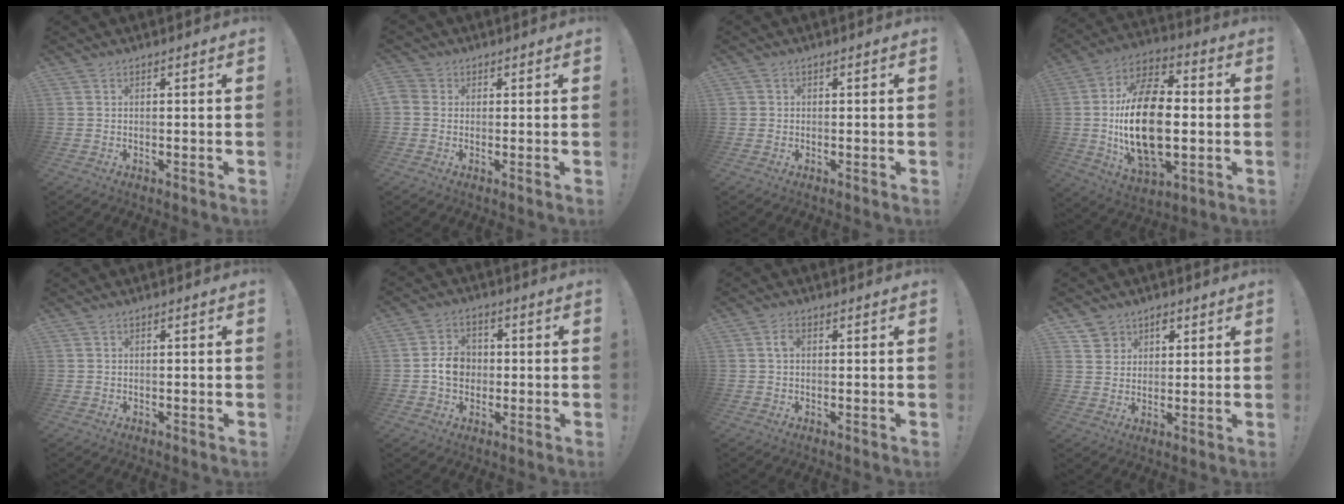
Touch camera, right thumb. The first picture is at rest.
{"total": 2.8, "force": [0.2, 2.5, 1.1], "torque": [-0.023, 0.007, 0.006]}
{"total": 1.0, "force": [0.2, 0.9, 0.1], "torque": [-0.006, 0.002, 0.005]}
{"total": 24.6, "force": [-1.5, 13.7, 20.3], "torque": [-0.395, 0.003, -0.025]}
{"total": 0.8, "force": [-0.5, 0.7, 0.1], "torque": [-0.003, 0.004, -0.008]}
{"total": 7.9, "force": [-0.9, 6.5, 4.2], "torque": [-0.071, 0.015, -0.016]}
{"total": 2.4, "force": [0.5, 1.5, 1.8], "torque": [-0.036, 0.008, 0.007]}
{"total": 5.9, "force": [3.1, 5.1, 0.6], "torque": [-0.009, -0.022, 0.059]}